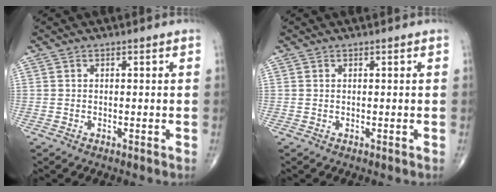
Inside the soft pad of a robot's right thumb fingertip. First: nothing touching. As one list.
[{"total": 0.0}]